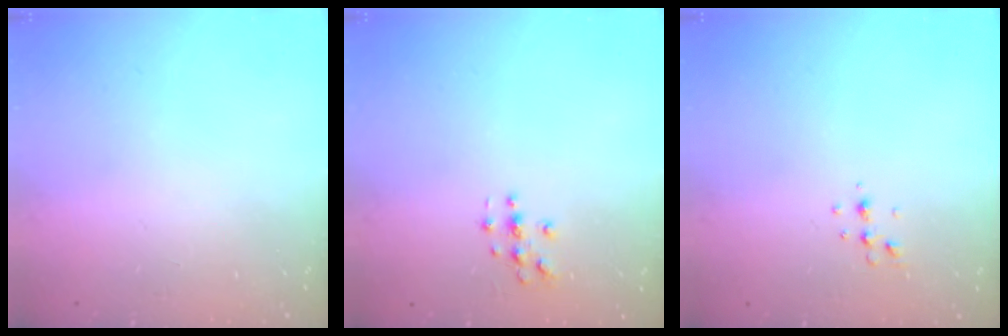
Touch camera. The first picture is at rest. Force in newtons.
{"total": 2.8, "press": 2.8, "slide": 0.3}
{"total": 3.8, "press": 3.6, "slide": 1.3}